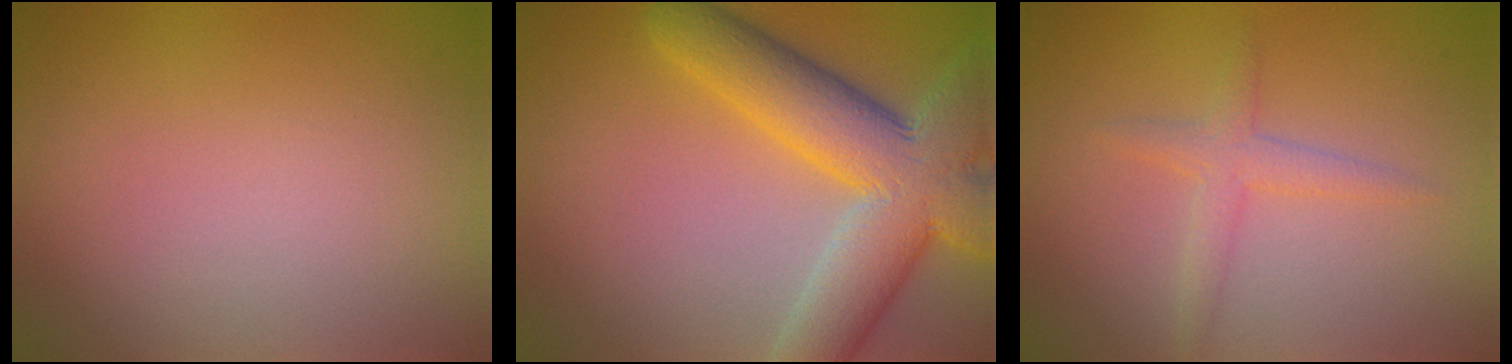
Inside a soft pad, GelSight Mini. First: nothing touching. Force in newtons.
{"total": 9.8, "press": 9.7, "slide": 0.8}
{"total": 1.9, "press": 1.9, "slide": 0.1}